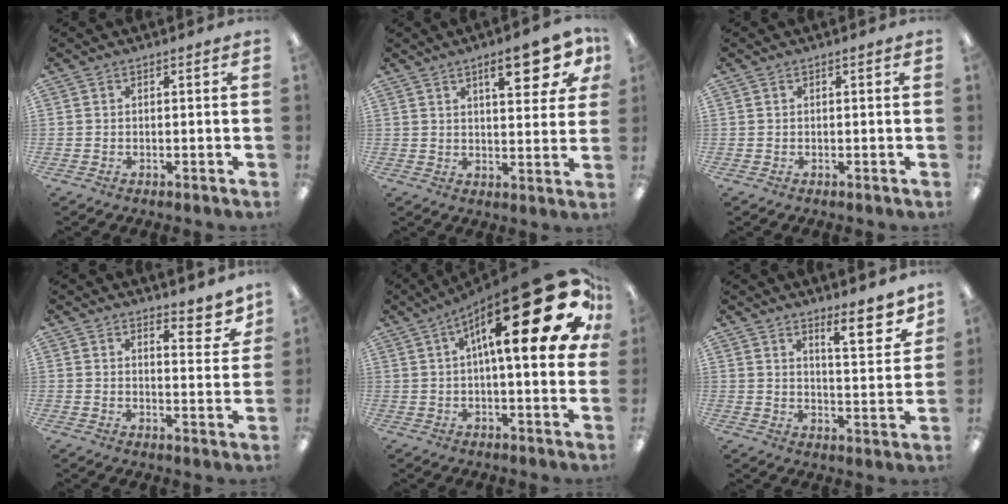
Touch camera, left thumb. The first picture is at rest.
{"total": 11.5, "force": [6.1, 3.8, 9.0], "torque": [-0.119, -0.023, 0.094]}
{"total": 0.0}
{"total": 6.2, "force": [5.0, 2.0, 3.0], "torque": [-0.015, -0.042, 0.081]}
{"total": 30.1, "force": [11.0, 9.6, 26.4], "torque": [-0.380, -0.071, 0.180]}
{"total": 10.0, "force": [7.6, 2.3, 6.1], "torque": [-0.058, -0.060, 0.119]}